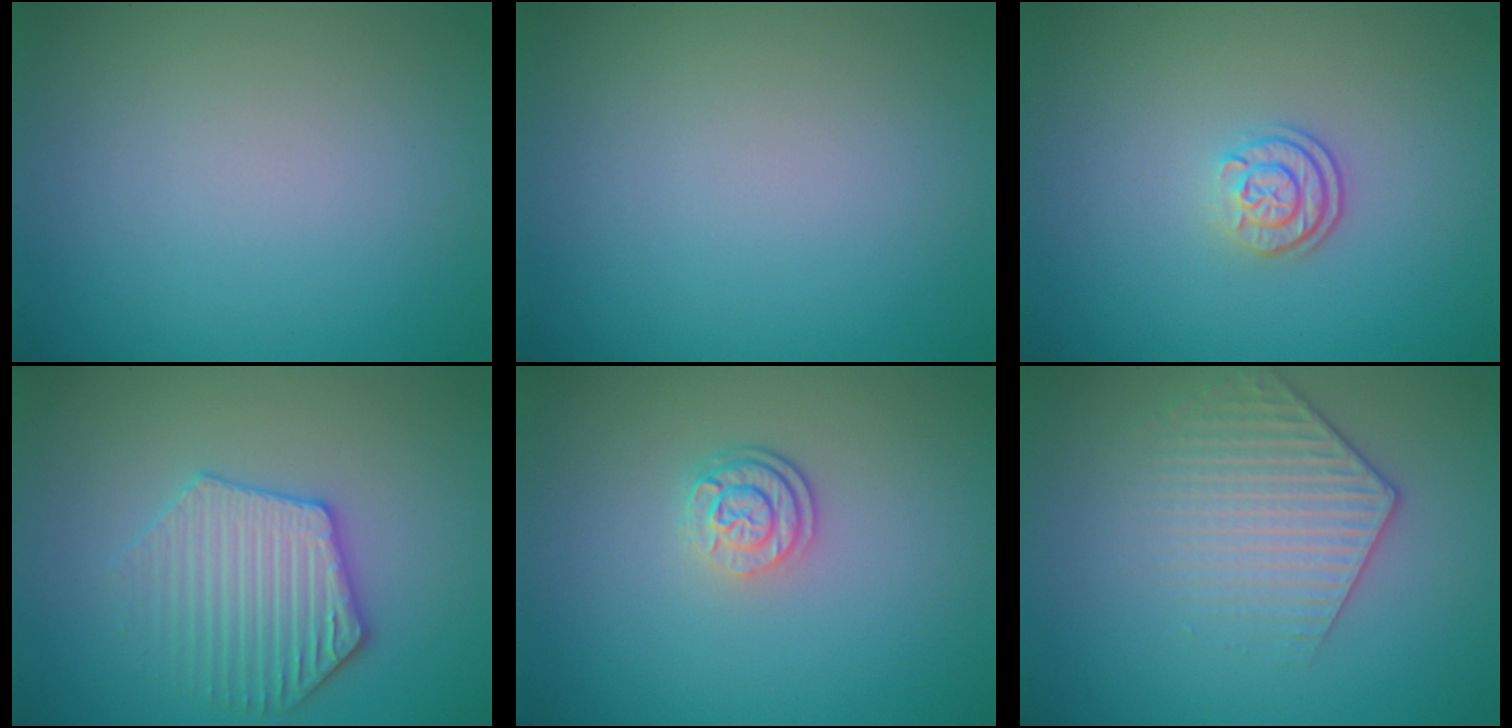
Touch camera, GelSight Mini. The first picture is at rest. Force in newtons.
{"total": 0.0}
{"total": 2.3, "press": 1.9, "slide": 1.4}
{"total": 3.5, "press": 3.4, "slide": 0.8}
{"total": 2.6, "press": 1.9, "slide": 1.8}
{"total": 3.1, "press": 3.0, "slide": 1.0}